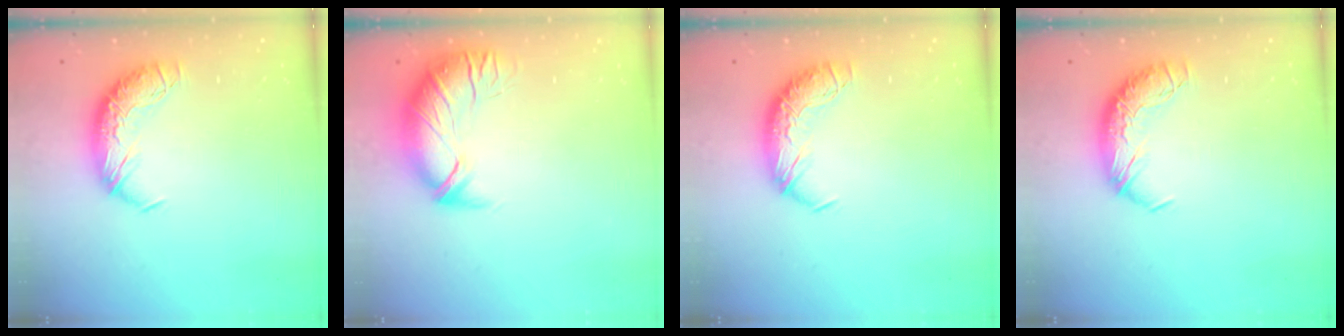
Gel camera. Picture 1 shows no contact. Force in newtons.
{"total": 2.7, "press": 1.2, "slide": 2.4}
{"total": 0.0}
{"total": 0.0}